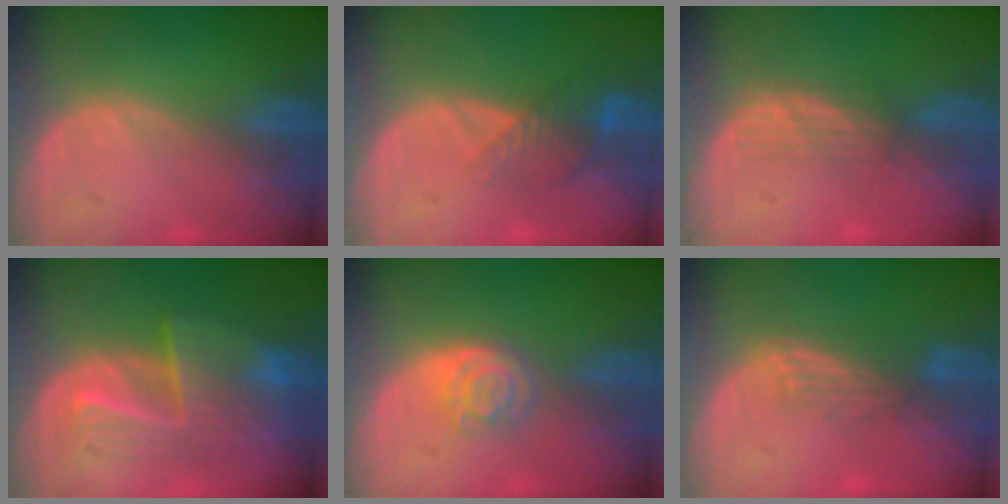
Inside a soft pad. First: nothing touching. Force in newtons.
{"total": 4.4, "press": 3.8, "slide": 2.1}
{"total": 2.8, "press": 2.6, "slide": 1.0}
{"total": 7.7, "press": 7.6, "slide": 1.4}
{"total": 4.2, "press": 3.7, "slide": 2.0}
{"total": 2.8, "press": 2.7, "slide": 0.6}